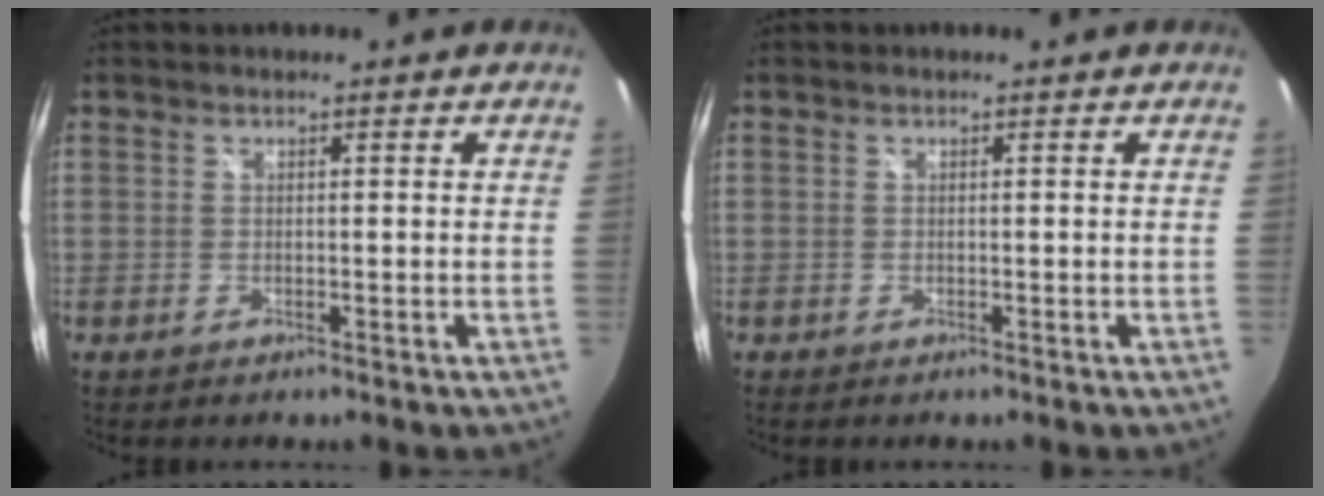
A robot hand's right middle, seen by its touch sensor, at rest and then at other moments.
{"total": 0.0}